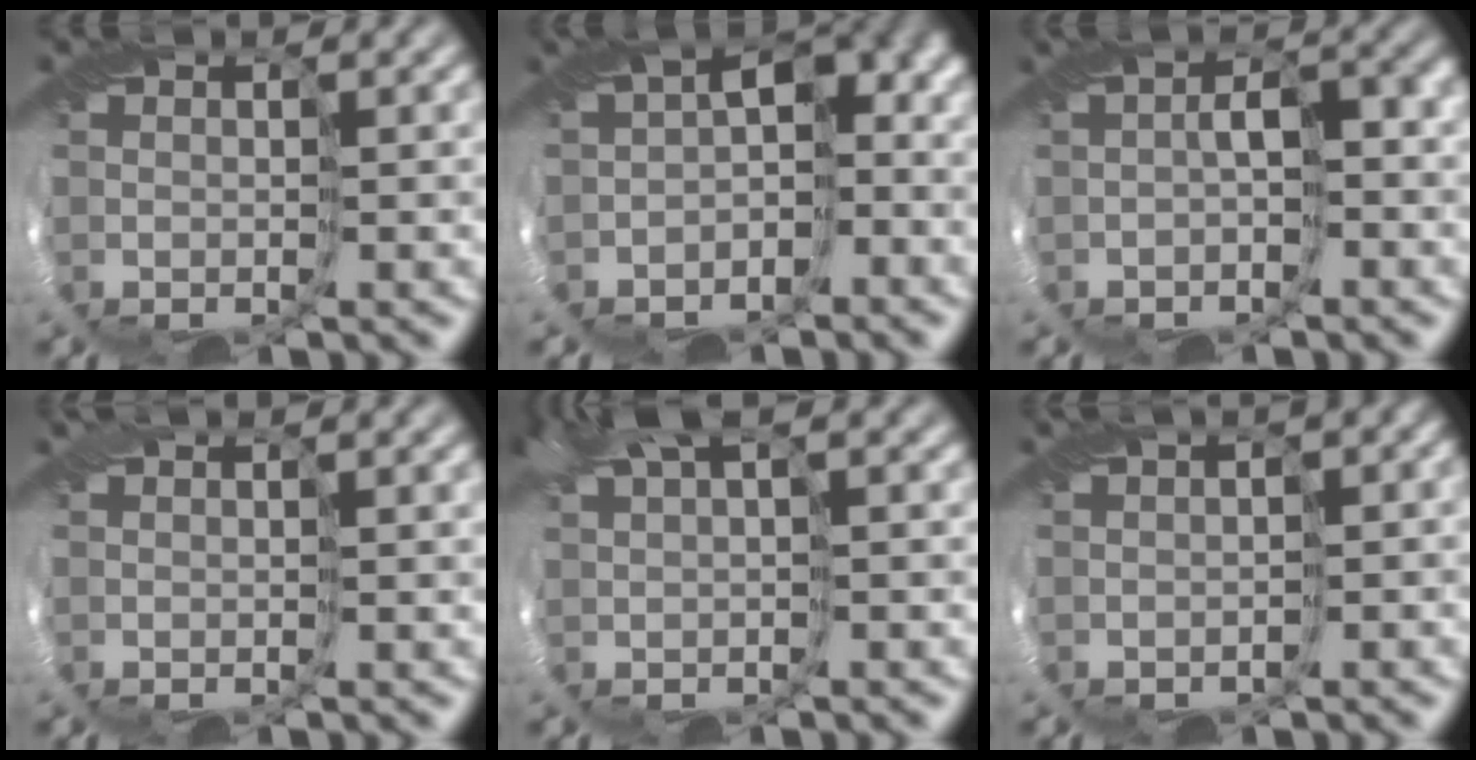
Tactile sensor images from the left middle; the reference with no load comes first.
{"total": 7.3, "force": [-0.9, 4.8, 5.5], "torque": [-0.072, 0.006, -0.016]}
{"total": 5.2, "force": [-0.3, 2.6, 4.5], "torque": [-0.055, 0.015, -0.007]}
{"total": 3.2, "force": [1.7, 0.8, 2.7], "torque": [-0.044, 0.010, 0.033]}
{"total": 5.9, "force": [2.4, 1.9, 5.1], "torque": [-0.108, 0.014, 0.048]}
{"total": 3.7, "force": [1.0, 1.7, 3.1], "torque": [-0.043, 0.020, 0.020]}